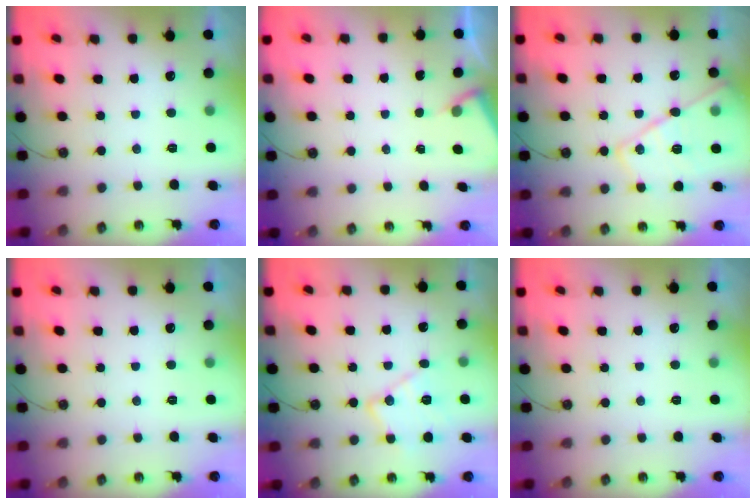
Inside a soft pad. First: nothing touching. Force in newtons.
{"total": 2.3, "press": 2.3, "slide": 0.4}
{"total": 17.1, "press": 17.1, "slide": 1.1}
{"total": 0.0}
{"total": 12.7, "press": 12.7, "slide": 0.5}
{"total": 0.0}